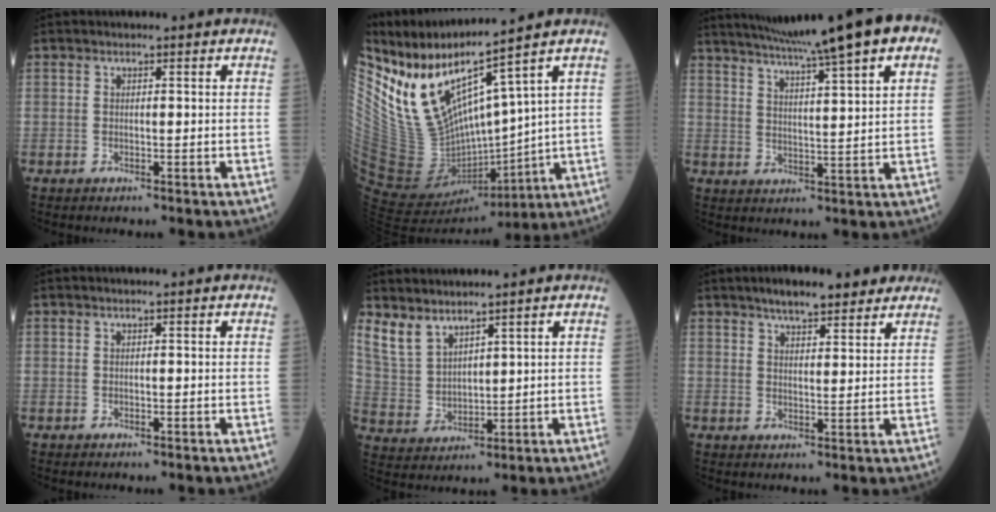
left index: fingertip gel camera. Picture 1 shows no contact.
{"total": 12.8, "force": [9.3, 2.0, 8.5], "torque": [-0.166, -0.030, 0.202]}
{"total": 18.7, "force": [13.7, 0.7, 12.7], "torque": [-0.206, 0.028, 0.184]}
{"total": 0.0}
{"total": 5.5, "force": [4.7, 2.3, 1.7], "torque": [-0.053, -0.004, 0.116]}
{"total": 8.3, "force": [6.6, 2.3, 4.6], "torque": [-0.061, 0.017, 0.092]}